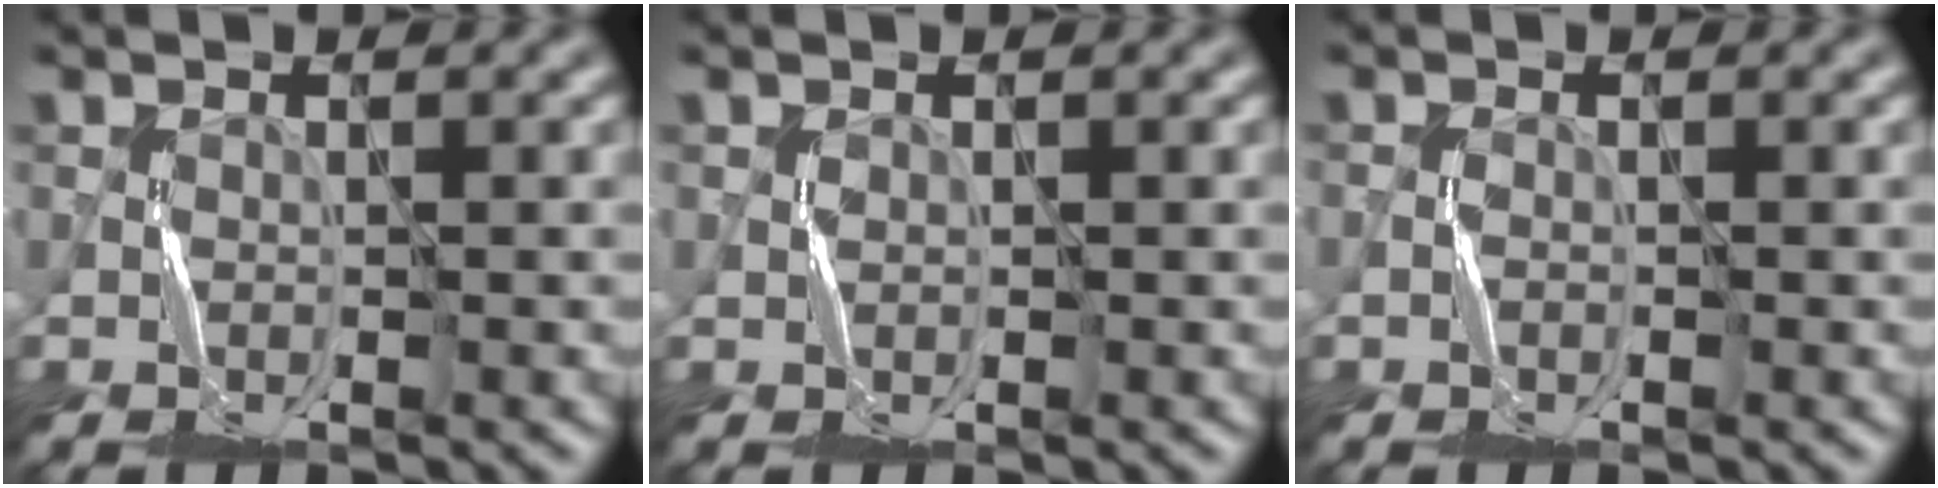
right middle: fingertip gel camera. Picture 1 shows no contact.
{"total": 0.0}
{"total": 0.5, "force": [-0.5, 0.2, -0.1], "torque": [0.002, 0.003, -0.010]}